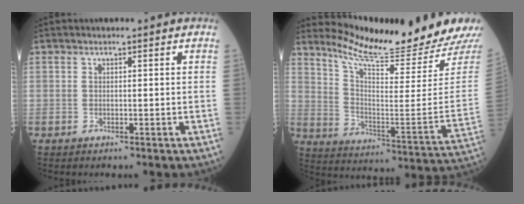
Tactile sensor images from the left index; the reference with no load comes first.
{"total": 17.5, "force": [16.5, -2.1, 5.6], "torque": [-0.105, -0.106, 0.249]}